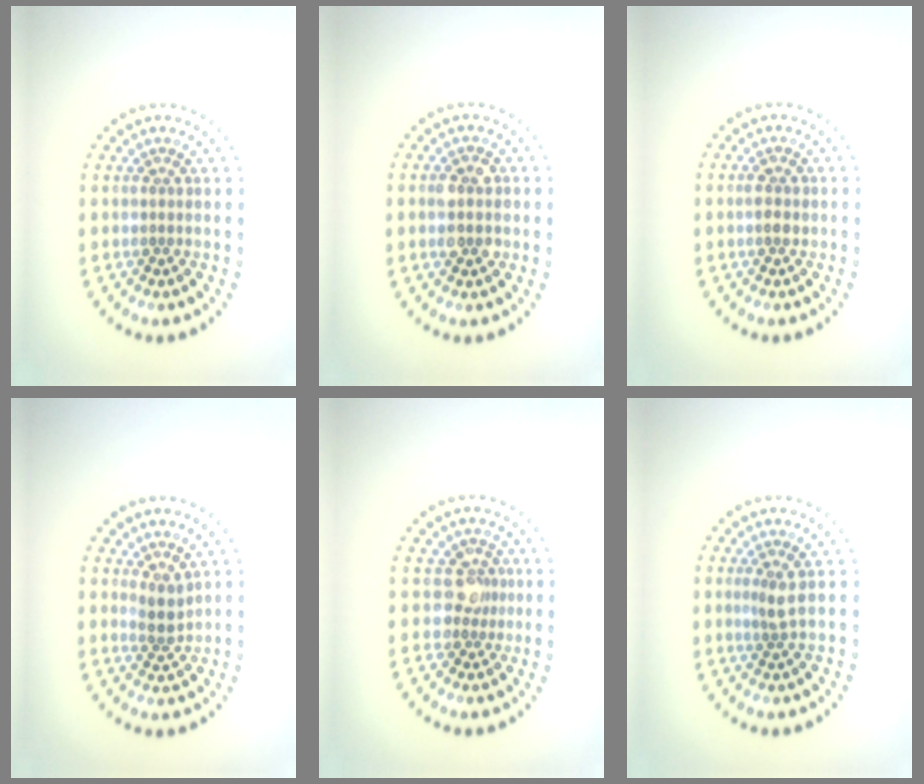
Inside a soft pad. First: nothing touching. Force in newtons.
{"total": 2.8, "press": 2.8, "slide": 0.2}
{"total": 1.5, "press": 1.4, "slide": 0.3}
{"total": 1.8, "press": 1.4, "slide": 1.1}
{"total": 2.1, "press": 1.6, "slide": 1.3}
{"total": 1.4, "press": 1.0, "slide": 0.9}